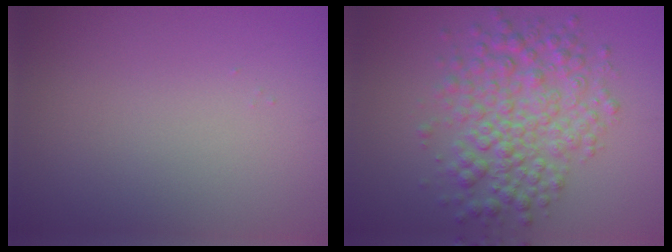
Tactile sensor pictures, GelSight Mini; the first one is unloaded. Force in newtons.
{"total": 5.9, "press": 5.9, "slide": 0.0}